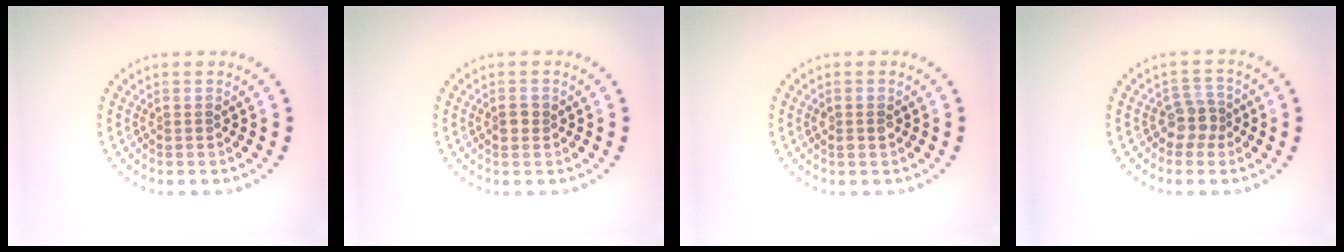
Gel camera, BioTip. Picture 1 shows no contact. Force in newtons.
{"total": 1.1, "press": 1.1, "slide": 0.1}
{"total": 1.1, "press": 1.0, "slide": 0.3}
{"total": 2.3, "press": 1.8, "slide": 1.4}